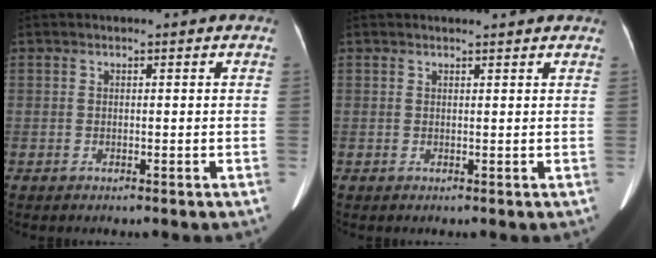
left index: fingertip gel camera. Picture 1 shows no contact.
{"total": 3.6, "force": [3.4, 0.2, 1.1], "torque": [-0.015, 0.017, 0.036]}